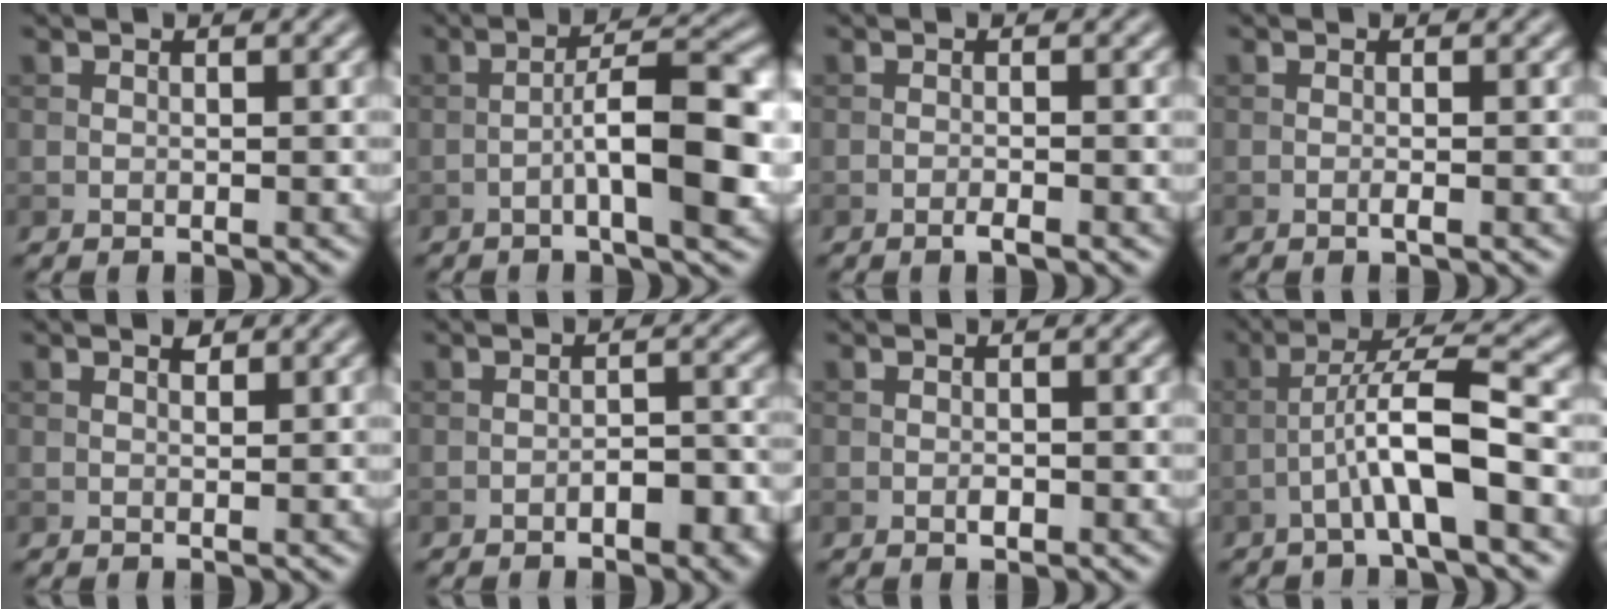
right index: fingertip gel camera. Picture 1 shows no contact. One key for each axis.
{"total": 7.2, "fx": -2.1, "fy": 1.5, "fz": 6.8, "tx": -0.104, "ty": 0.018, "tz": -0.038}
{"total": 1.1, "fx": -0.6, "fy": 0.1, "fz": 0.8, "tx": -0.014, "ty": 0.001, "tz": -0.014}
{"total": 0.7, "fx": -0.2, "fy": 0.1, "fz": 0.6, "tx": -0.012, "ty": -0.001, "tz": -0.007}
{"total": 0.8, "fx": 0.5, "fy": 0.3, "fz": 0.6, "tx": -0.012, "ty": -0.001, "tz": 0.010}
{"total": 4.0, "fx": -2.0, "fy": 1.6, "fz": 3.1, "tx": -0.045, "ty": 0.005, "tz": -0.025}
{"total": 0.9, "fx": -0.3, "fy": 0.4, "fz": 0.7, "tx": -0.014, "ty": 0.000, "tz": -0.005}
{"total": 5.9, "fx": -2.0, "fy": 0.6, "fz": 5.5, "tx": -0.099, "ty": 0.024, "tz": -0.040}